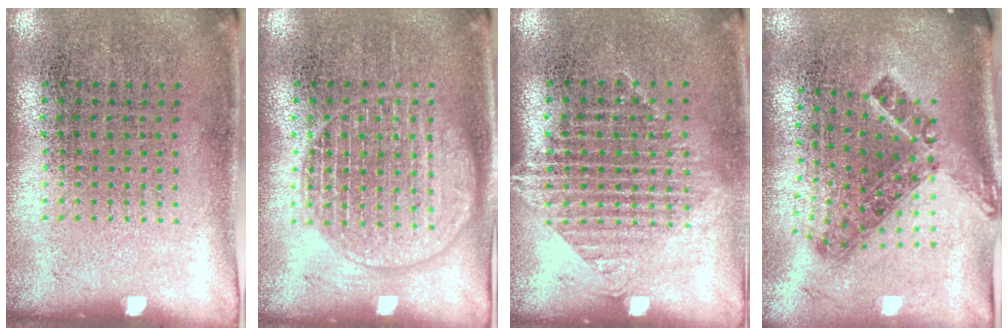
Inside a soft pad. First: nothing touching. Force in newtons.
{"total": 3.0, "press": 2.9, "slide": 0.4}
{"total": 1.2, "press": 1.1, "slide": 0.5}
{"total": 1.5, "press": 1.1, "slide": 1.0}